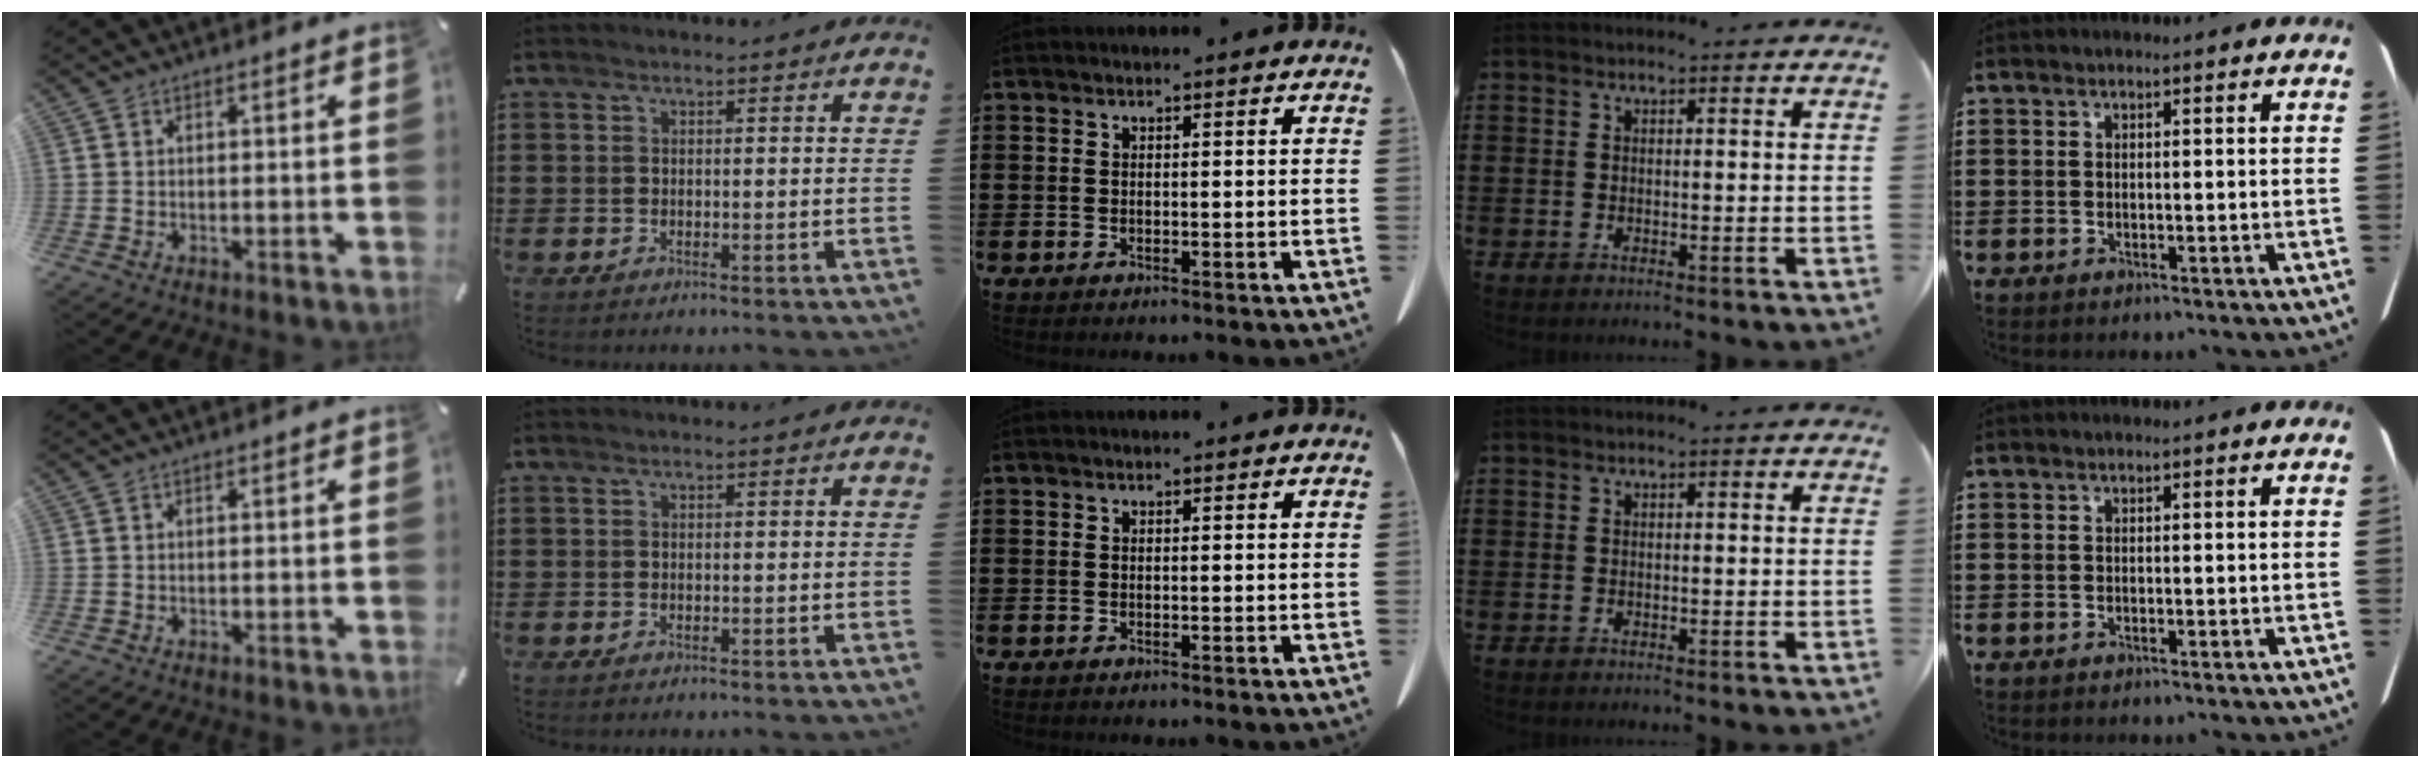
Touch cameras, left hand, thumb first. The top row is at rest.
{}